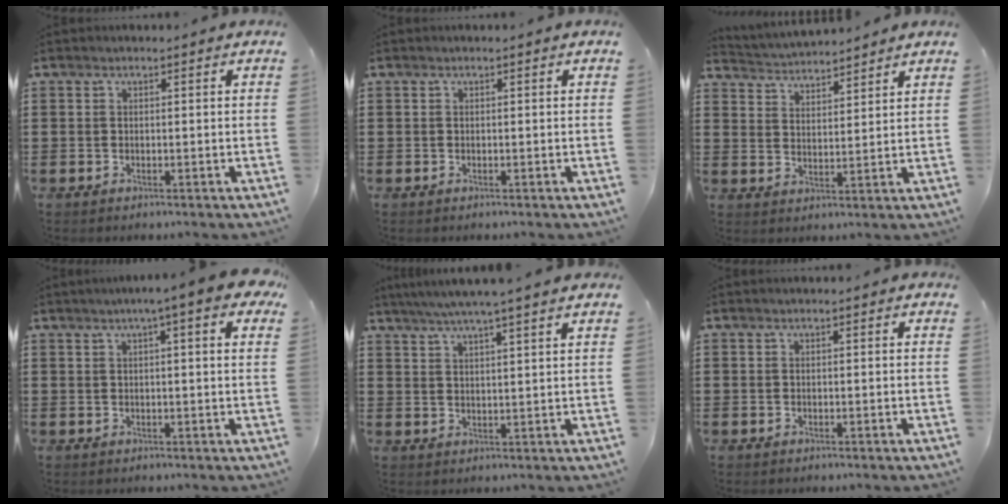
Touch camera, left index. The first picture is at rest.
{"total": 0.0}
{"total": 3.6, "force": [3.5, 0.2, -0.4], "torque": [-0.010, -0.018, 0.062]}
{"total": 4.9, "force": [2.8, 0.0, 4.1], "torque": [-0.076, 0.001, 0.046]}
{"total": 4.7, "force": [3.9, -0.6, 2.5], "torque": [-0.058, -0.012, 0.068]}
{"total": 0.0}